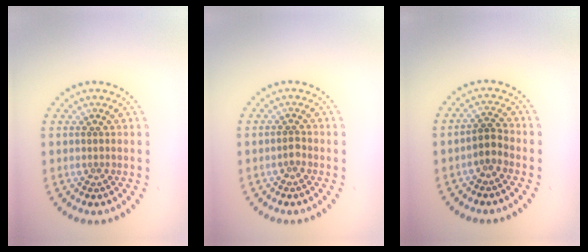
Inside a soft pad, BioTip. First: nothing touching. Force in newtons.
{"total": 0.6, "press": 0.5, "slide": 0.3}
{"total": 1.8, "press": 1.4, "slide": 1.1}